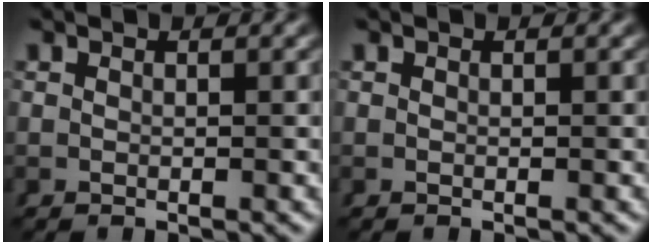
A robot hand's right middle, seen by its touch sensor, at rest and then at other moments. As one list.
[{"total": 0.0}]